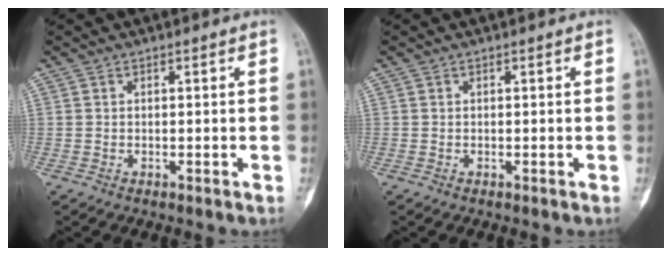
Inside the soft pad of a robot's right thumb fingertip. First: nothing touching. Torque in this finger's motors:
{"motor_torque": [0.00, 0.01, 0.00, 0.00, 0.00]}